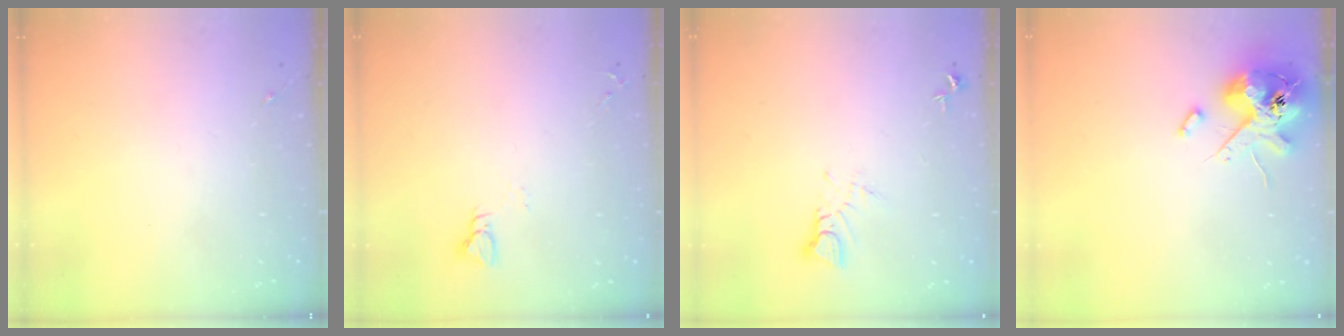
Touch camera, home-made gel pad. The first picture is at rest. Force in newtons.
{"total": 2.9, "press": 2.9, "slide": 0.3}
{"total": 3.8, "press": 3.7, "slide": 0.2}
{"total": 14.9, "press": 14.7, "slide": 2.3}